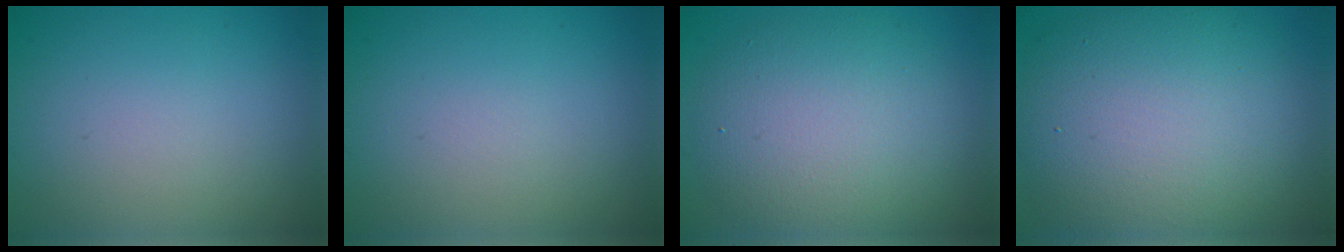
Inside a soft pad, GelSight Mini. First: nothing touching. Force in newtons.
{"total": 0.0}
{"total": 8.0, "press": 8.0, "slide": 0.4}
{"total": 11.3, "press": 11.3, "slide": 0.7}